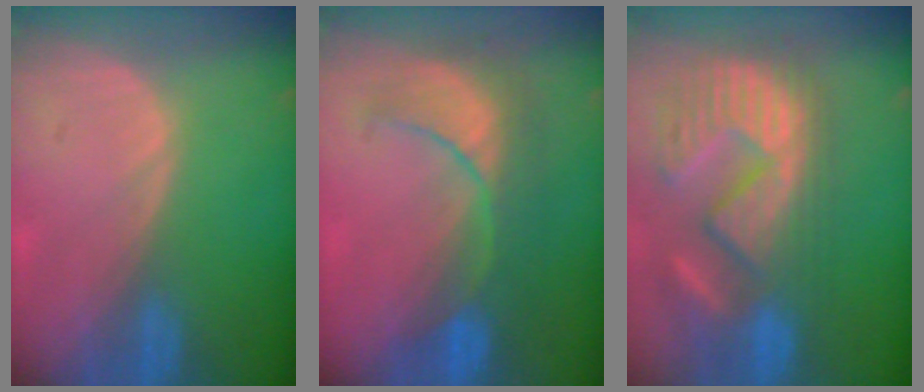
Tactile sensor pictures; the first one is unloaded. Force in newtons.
{"total": 8.3, "press": 8.2, "slide": 1.1}
{"total": 13.2, "press": 12.1, "slide": 5.4}